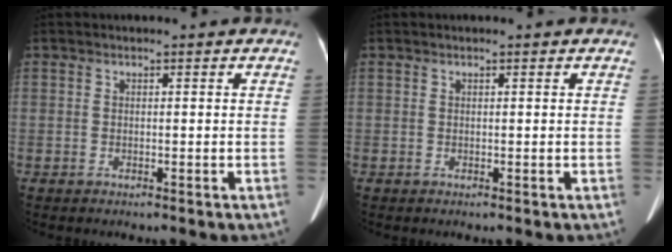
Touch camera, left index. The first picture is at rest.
{"total": 0.0}